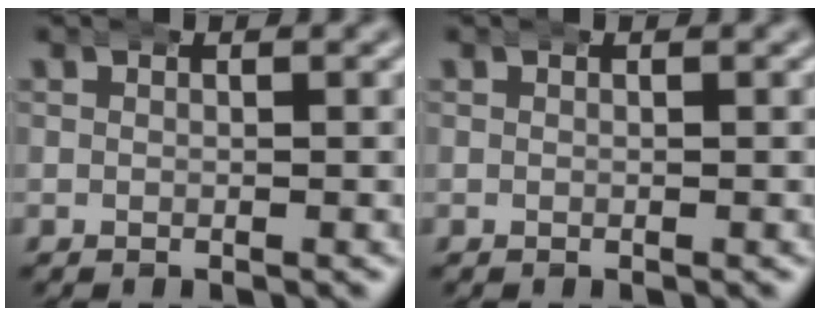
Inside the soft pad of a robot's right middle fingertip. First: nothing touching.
{"total": 0.0}